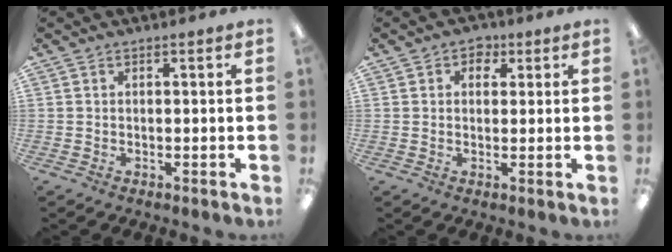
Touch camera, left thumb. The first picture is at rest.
{"total": 3.1, "force": [1.3, 2.6, 1.1], "torque": [-0.003, -0.001, 0.018]}